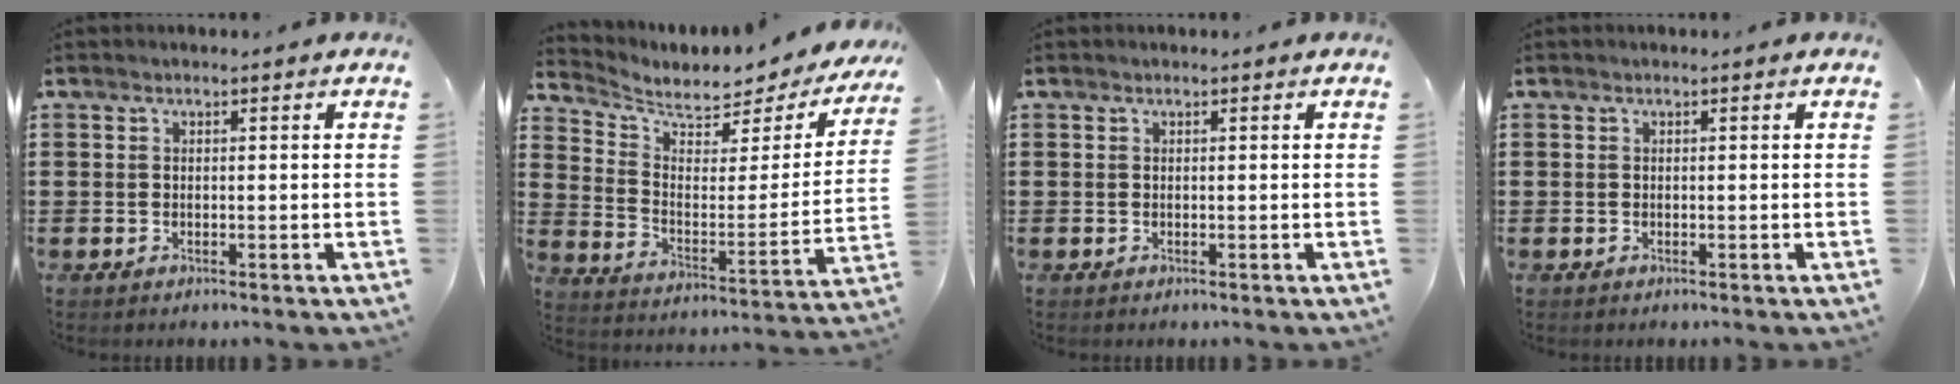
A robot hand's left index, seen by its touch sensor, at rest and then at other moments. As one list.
[{"total": 4.7, "force": [4.0, 1.9, 1.7], "torque": [-0.052, -0.038, 0.064]}, {"total": 0.0}, {"total": 0.0}]